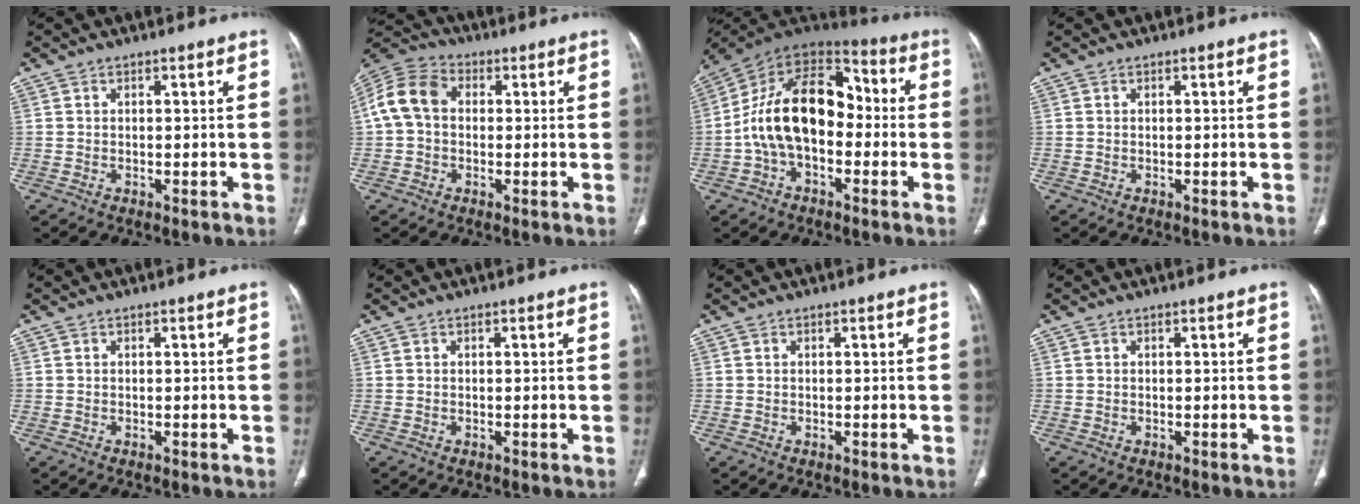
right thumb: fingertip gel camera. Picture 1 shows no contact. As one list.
[{"total": 10.4, "force": [0.8, 7.8, 6.8], "torque": [-0.134, 0.034, 0.004]}, {"total": 18.4, "force": [-1.9, 11.4, 14.3], "torque": [-0.228, 0.052, -0.043]}, {"total": 0.0}, {"total": 0.0}, {"total": 0.0}, {"total": 0.0}, {"total": 0.0}]